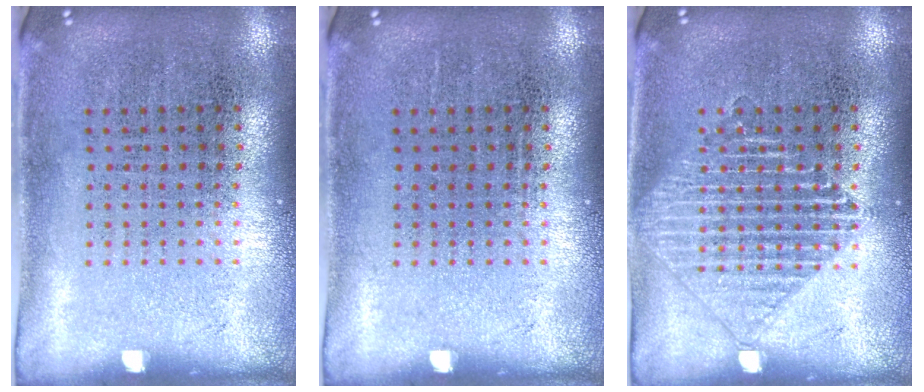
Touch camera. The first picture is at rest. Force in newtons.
{"total": 0.0}
{"total": 2.3, "press": 2.3, "slide": 0.3}